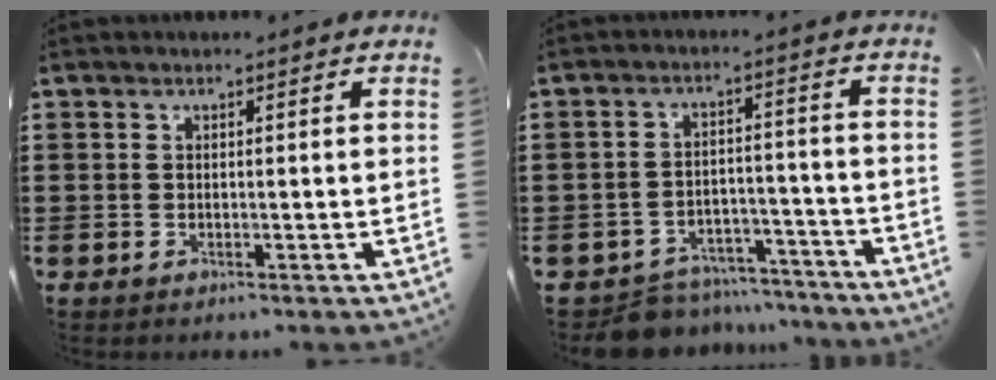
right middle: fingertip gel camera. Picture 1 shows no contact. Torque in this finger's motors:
{"motor_torque": [0.34, -0.32, 0.07, 0.00]}